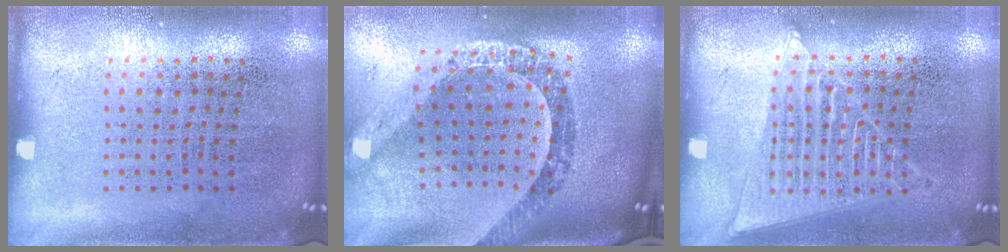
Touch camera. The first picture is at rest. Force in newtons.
{"total": 2.5, "press": 2.1, "slide": 1.3}
{"total": 1.5, "press": 1.5, "slide": 0.1}